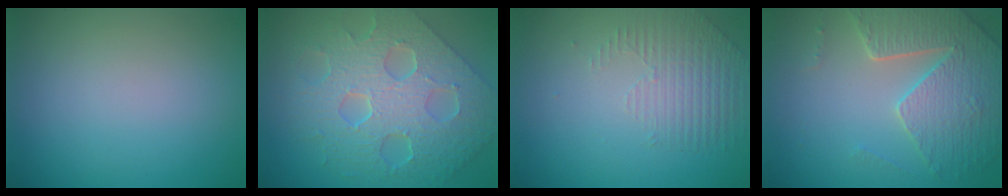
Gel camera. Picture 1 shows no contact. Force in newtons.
{"total": 8.9, "press": 6.4, "slide": 6.2}
{"total": 1.5, "press": 0.9, "slide": 1.2}
{"total": 5.1, "press": 4.7, "slide": 2.1}